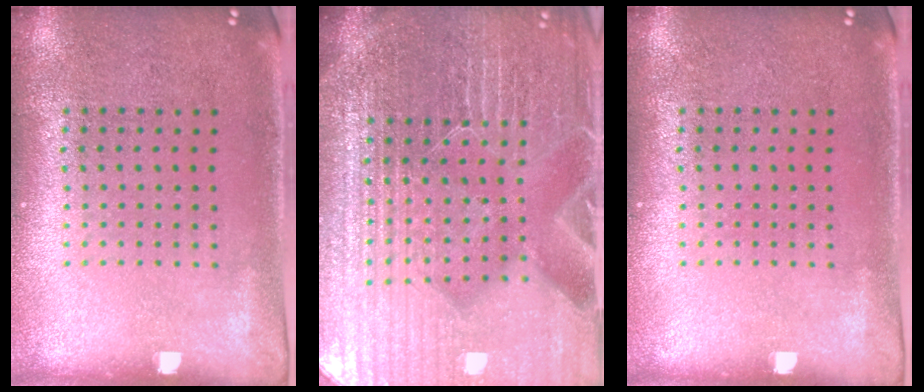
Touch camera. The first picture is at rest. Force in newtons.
{"total": 5.8, "press": 5.3, "slide": 2.4}
{"total": 0.0}